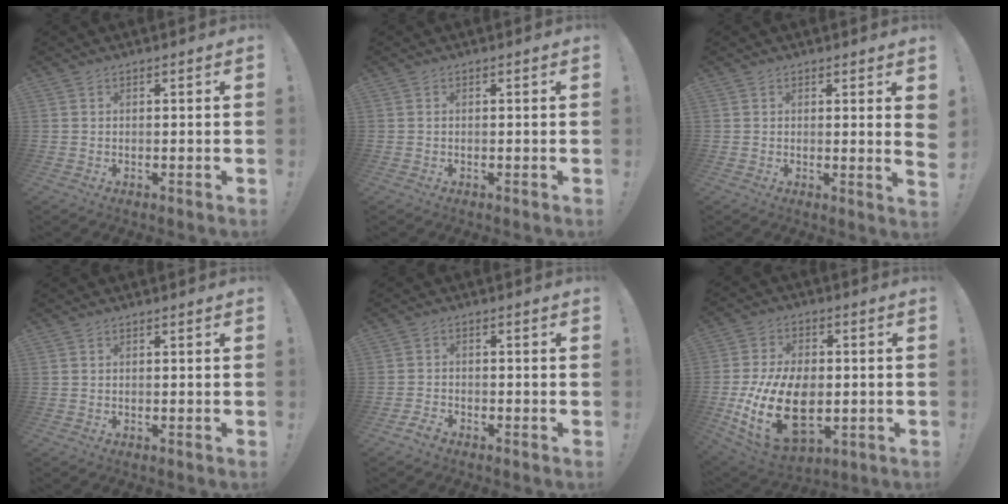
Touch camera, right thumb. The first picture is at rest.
{"total": 0.0}
{"total": 2.9, "force": [1.4, -0.3, 2.6], "torque": [-0.029, -0.018, 0.020]}
{"total": 0.0}
{"total": 3.2, "force": [-2.7, 1.1, 1.4], "torque": [-0.035, 0.009, -0.050]}
{"total": 22.3, "force": [-4.3, 14.4, 16.5], "torque": [-0.303, 0.015, -0.060]}